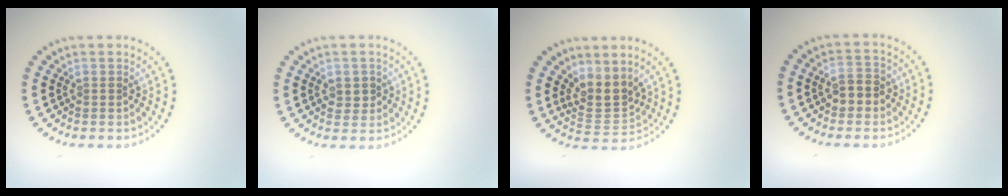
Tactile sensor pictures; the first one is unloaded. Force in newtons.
{"total": 1.3, "press": 1.3, "slide": 0.3}
{"total": 3.4, "press": 2.8, "slide": 2.0}
{"total": 2.5, "press": 2.4, "slide": 0.5}